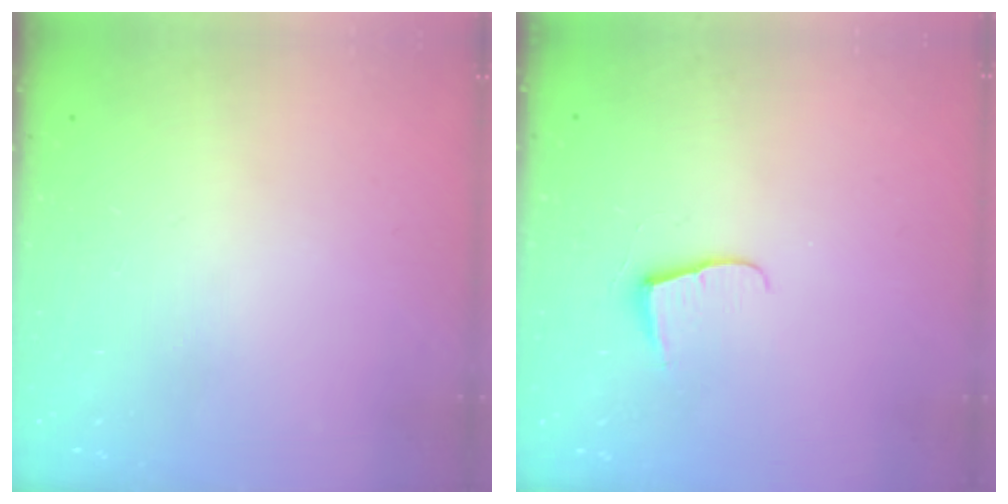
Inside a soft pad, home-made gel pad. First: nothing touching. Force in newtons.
{"total": 6.2, "press": 6.2, "slide": 0.5}